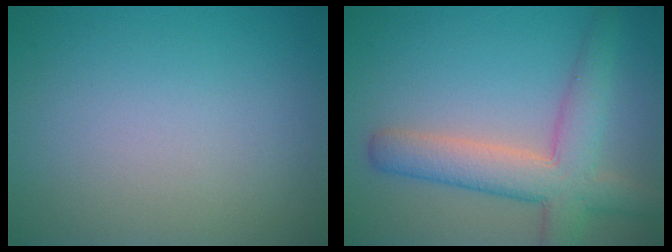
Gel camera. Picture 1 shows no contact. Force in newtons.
{"total": 6.2, "press": 6.2, "slide": 0.3}